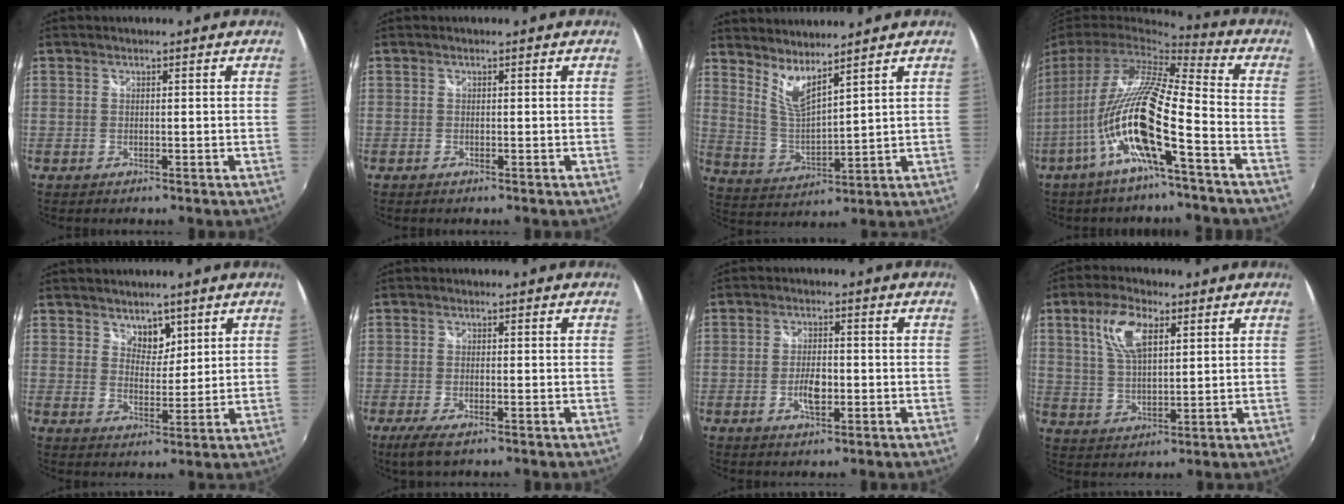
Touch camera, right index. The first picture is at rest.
{"total": 0.0}
{"total": 7.1, "force": [5.8, 0.9, 4.0], "torque": [-0.080, -0.015, 0.117]}
{"total": 16.3, "force": [-5.4, 2.0, 15.2], "torque": [-0.273, -0.016, -0.108]}
{"total": 4.5, "force": [3.0, 2.8, 1.7], "torque": [-0.015, -0.002, 0.051]}
{"total": 4.2, "force": [-2.3, 1.0, 3.3], "torque": [-0.072, -0.011, -0.038]}
{"total": 4.6, "force": [-1.2, 2.1, 4.0], "torque": [-0.078, 0.002, -0.020]}
{"total": 9.5, "force": [4.0, 4.3, 7.4], "torque": [-0.146, 0.012, 0.080]}